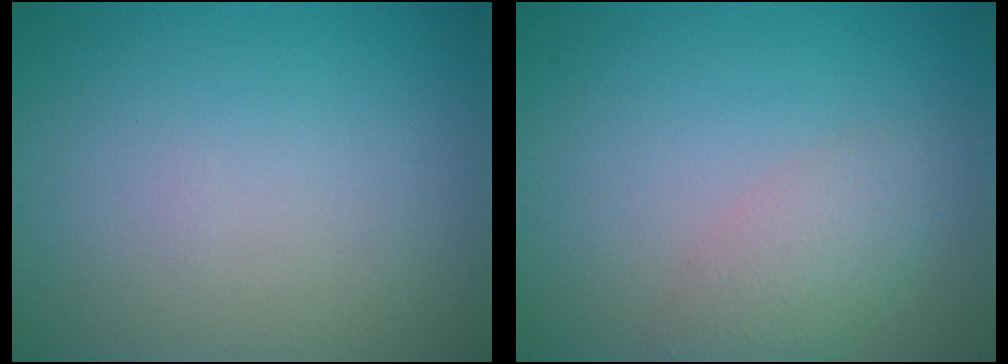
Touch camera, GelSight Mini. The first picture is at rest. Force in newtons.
{"total": 2.8, "press": 2.8, "slide": 0.1}